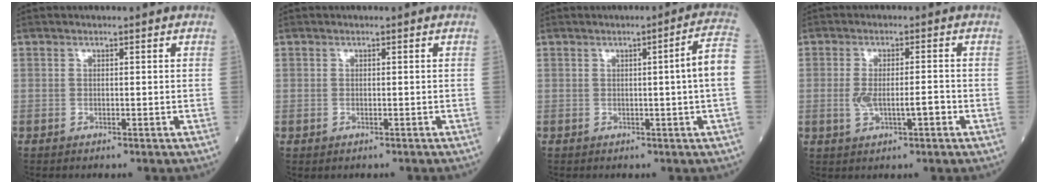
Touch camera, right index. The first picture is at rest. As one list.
[{"total": 0.7, "force": [-0.2, 0.6, 0.0], "torque": [-0.001, 0.005, -0.004]}, {"total": 5.5, "force": [-0.1, -1.2, 5.4], "torque": [-0.070, 0.002, -0.001]}, {"total": 4.6, "force": [-1.2, 1.3, 4.3], "torque": [-0.085, 0.005, -0.015]}]